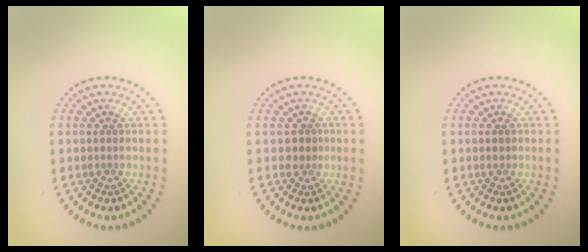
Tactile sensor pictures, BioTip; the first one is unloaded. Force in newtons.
{"total": 0.9, "press": 0.7, "slide": 0.6}
{"total": 0.5, "press": 0.5, "slide": 0.1}